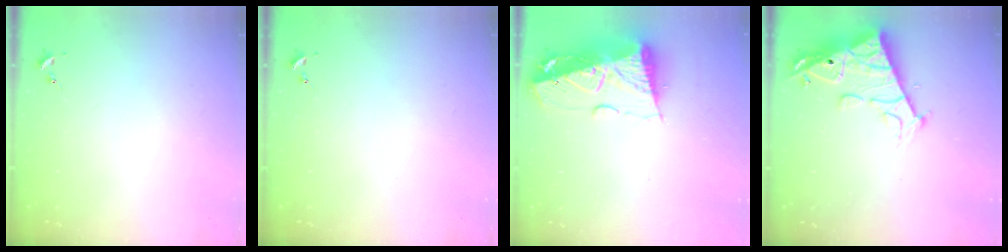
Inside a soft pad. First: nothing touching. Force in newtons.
{"total": 0.0}
{"total": 14.8, "press": 14.7, "slide": 1.8}
{"total": 15.6, "press": 15.5, "slide": 1.5}